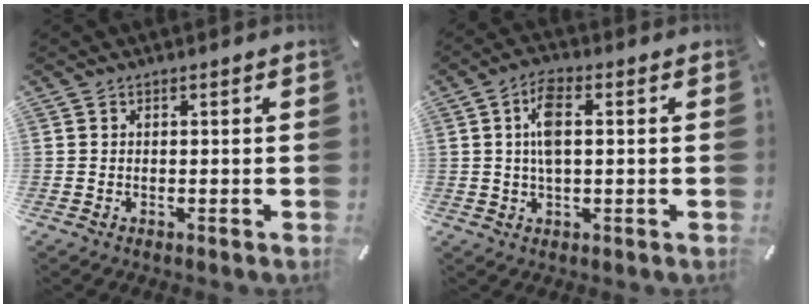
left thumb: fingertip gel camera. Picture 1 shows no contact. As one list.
[{"total": 6.8, "force": [0.8, 2.9, 6.1], "torque": [-0.133, 0.008, 0.010]}]